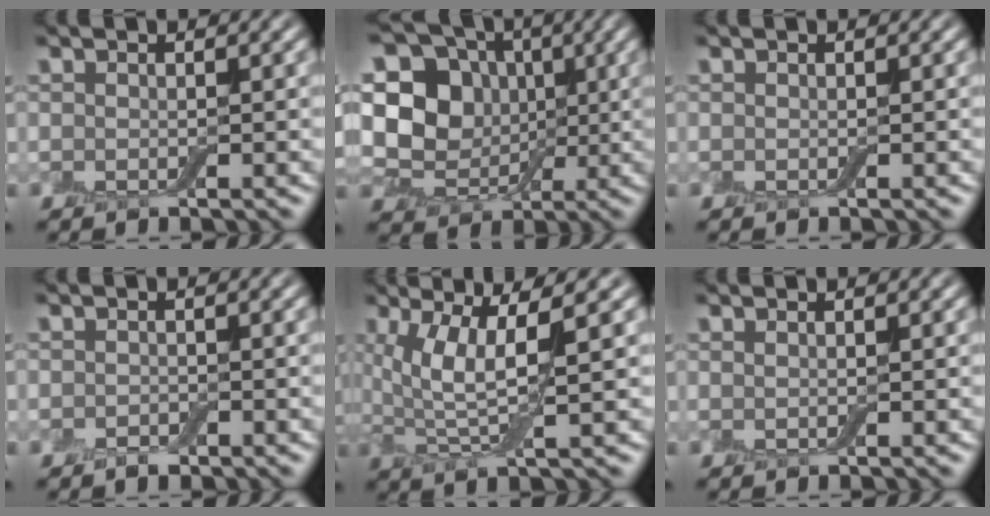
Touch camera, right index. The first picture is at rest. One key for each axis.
{"total": 8.3, "fx": 1.1, "fy": 7.0, "fz": 4.3, "tx": -0.075, "ty": -0.005, "tz": 0.000}
{"total": 0.0}
{"total": 0.9, "fx": -0.6, "fy": 0.5, "fz": 0.5, "tx": -0.007, "ty": 0.000, "tz": -0.011}
{"total": 6.4, "fx": 1.8, "fy": 1.4, "fz": 6.0, "tx": -0.132, "ty": -0.005, "tz": 0.035}
{"total": 0.6, "fx": 0.4, "fy": 0.1, "fz": 0.4, "tx": -0.007, "ty": -0.002, "tz": 0.002}